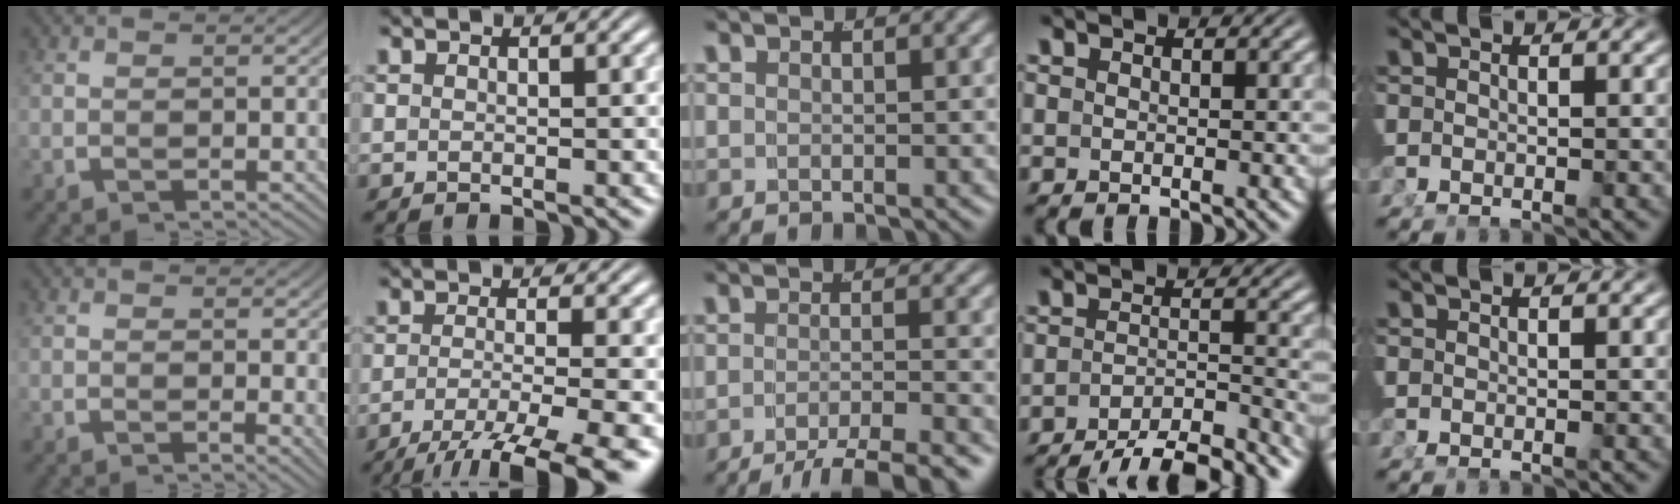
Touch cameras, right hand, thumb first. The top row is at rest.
{"thumb": {"total": 1.1, "force": [0.3, 0.3, 1.0], "torque": [-0.008, -0.004, 0.003]}, "index": {"total": 7.9, "force": [-5.1, 2.2, 5.6], "torque": [-0.086, -0.033, -0.064]}, "middle": {"total": 7.3, "force": [-5.9, 1.9, 3.8], "torque": [-0.046, -0.005, -0.093]}, "ring": {"total": 8.0, "force": [-6.7, 2.6, 3.6], "torque": [-0.041, -0.021, -0.098]}}